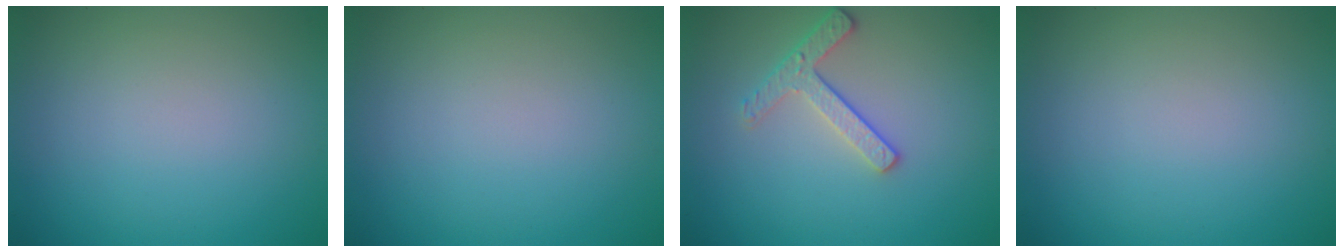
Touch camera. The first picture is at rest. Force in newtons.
{"total": 0.0}
{"total": 2.4, "press": 2.3, "slide": 0.8}
{"total": 0.0}